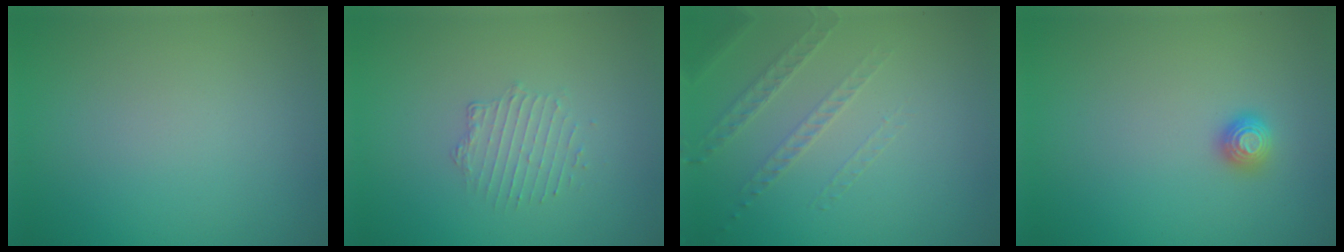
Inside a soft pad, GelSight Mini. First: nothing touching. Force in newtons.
{"total": 1.6, "press": 0.9, "slide": 1.3}
{"total": 1.4, "press": 1.0, "slide": 0.9}
{"total": 1.1, "press": 1.1, "slide": 0.2}